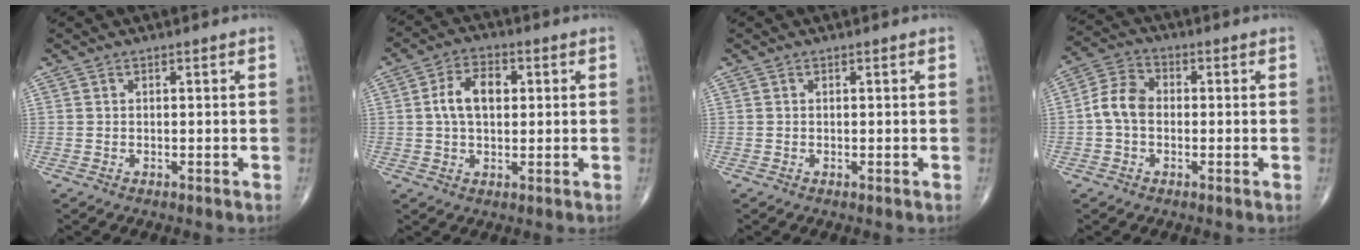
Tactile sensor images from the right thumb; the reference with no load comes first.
{"total": 7.8, "force": [1.2, 4.8, 6.0], "torque": [-0.101, 0.014, 0.015]}
{"total": 0.0}
{"total": 6.7, "force": [-0.7, 4.9, 4.5], "torque": [-0.081, 0.023, -0.024]}